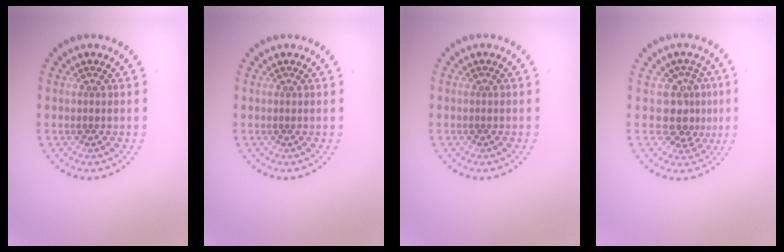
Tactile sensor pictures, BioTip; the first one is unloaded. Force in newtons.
{"total": 0.0}
{"total": 0.0}
{"total": 3.1, "press": 2.4, "slide": 2.0}